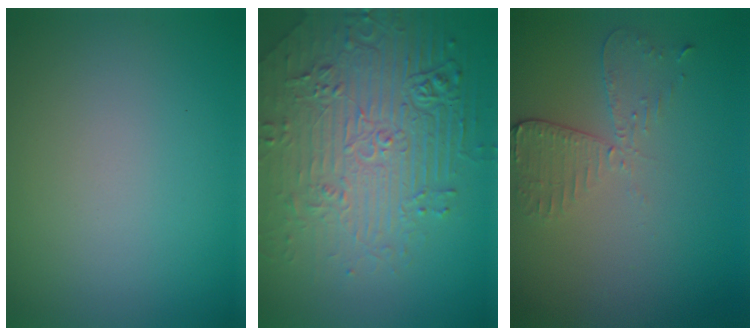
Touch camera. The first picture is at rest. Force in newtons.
{"total": 7.2, "press": 5.7, "slide": 4.4}
{"total": 2.7, "press": 2.4, "slide": 1.2}